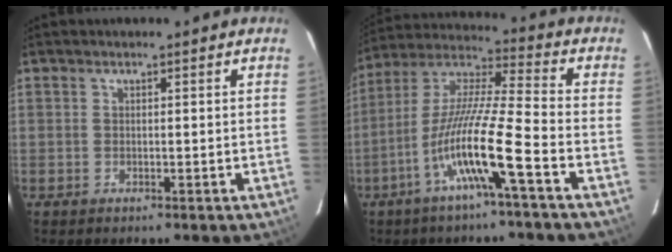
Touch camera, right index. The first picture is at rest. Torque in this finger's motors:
{"motor_torque": [1.39, -0.75, 1.05, 0.21]}